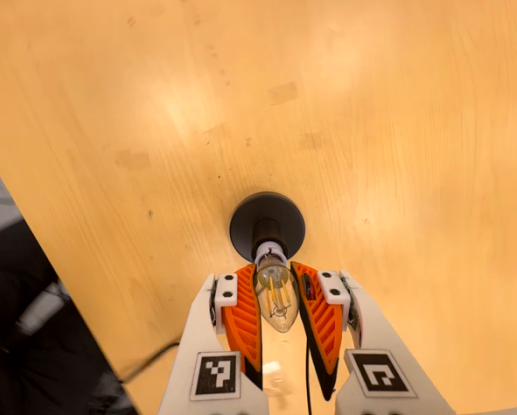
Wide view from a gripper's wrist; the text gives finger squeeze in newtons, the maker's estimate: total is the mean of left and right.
{"total": 20.0, "left": 18.3, "right": 21.7}